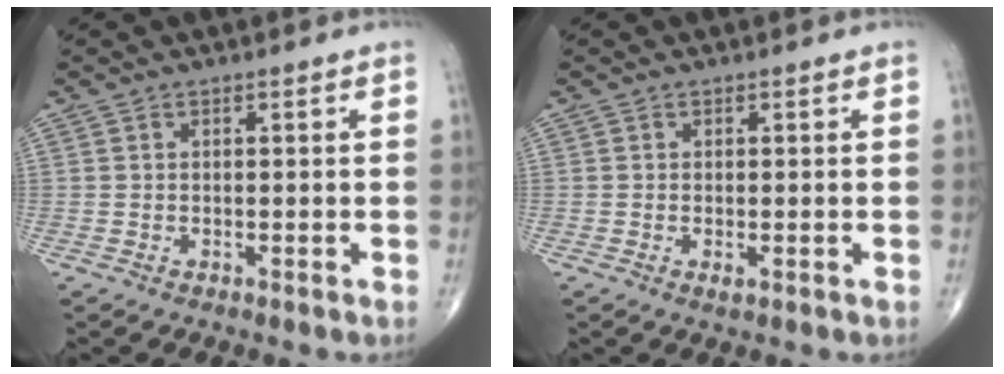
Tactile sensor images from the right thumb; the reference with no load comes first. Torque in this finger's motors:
{"motor_torque": [-0.09, 0.22, -0.34, 0.02, 0.03]}